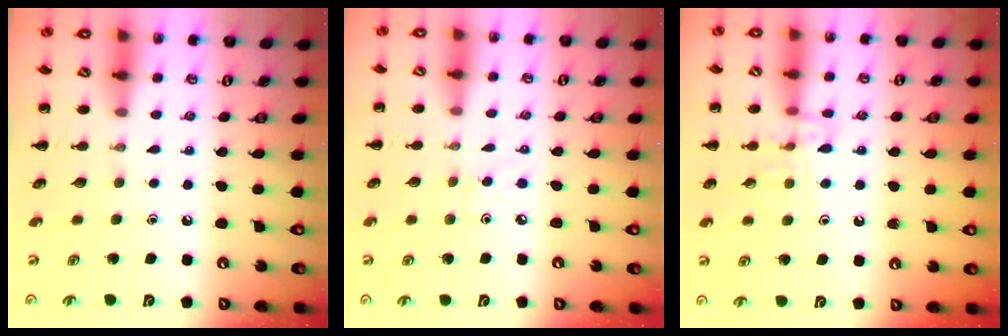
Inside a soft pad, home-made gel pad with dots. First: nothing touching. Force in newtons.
{"total": 2.8, "press": 2.7, "slide": 1.0}
{"total": 9.8, "press": 9.8, "slide": 1.2}